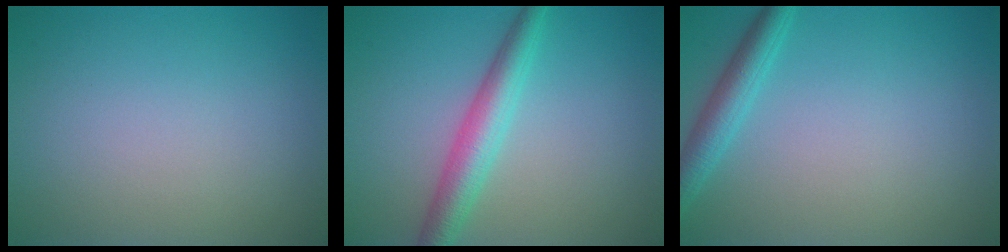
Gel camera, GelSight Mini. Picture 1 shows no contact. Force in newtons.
{"total": 3.9, "press": 3.9, "slide": 0.1}
{"total": 2.7, "press": 2.7, "slide": 0.1}